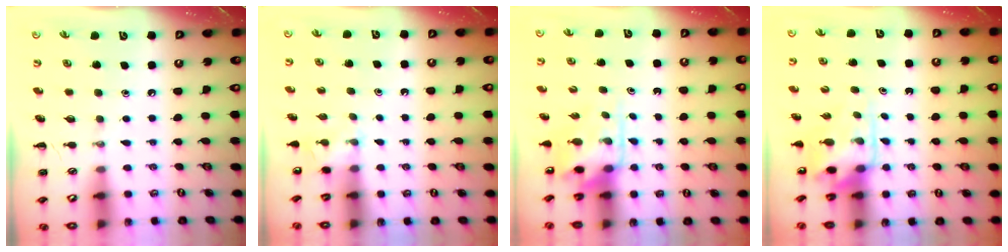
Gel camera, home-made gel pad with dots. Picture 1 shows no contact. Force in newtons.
{"total": 2.2, "press": 2.2, "slide": 0.6}
{"total": 4.3, "press": 4.2, "slide": 0.7}
{"total": 4.3, "press": 4.2, "slide": 1.0}